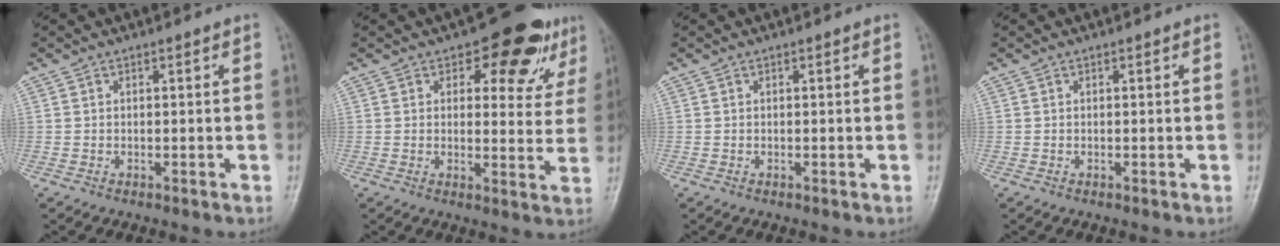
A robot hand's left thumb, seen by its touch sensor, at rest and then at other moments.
{"total": 11.9, "force": [6.5, 6.4, 7.7], "torque": [-0.042, -0.024, 0.079]}
{"total": 0.0}
{"total": 0.0}